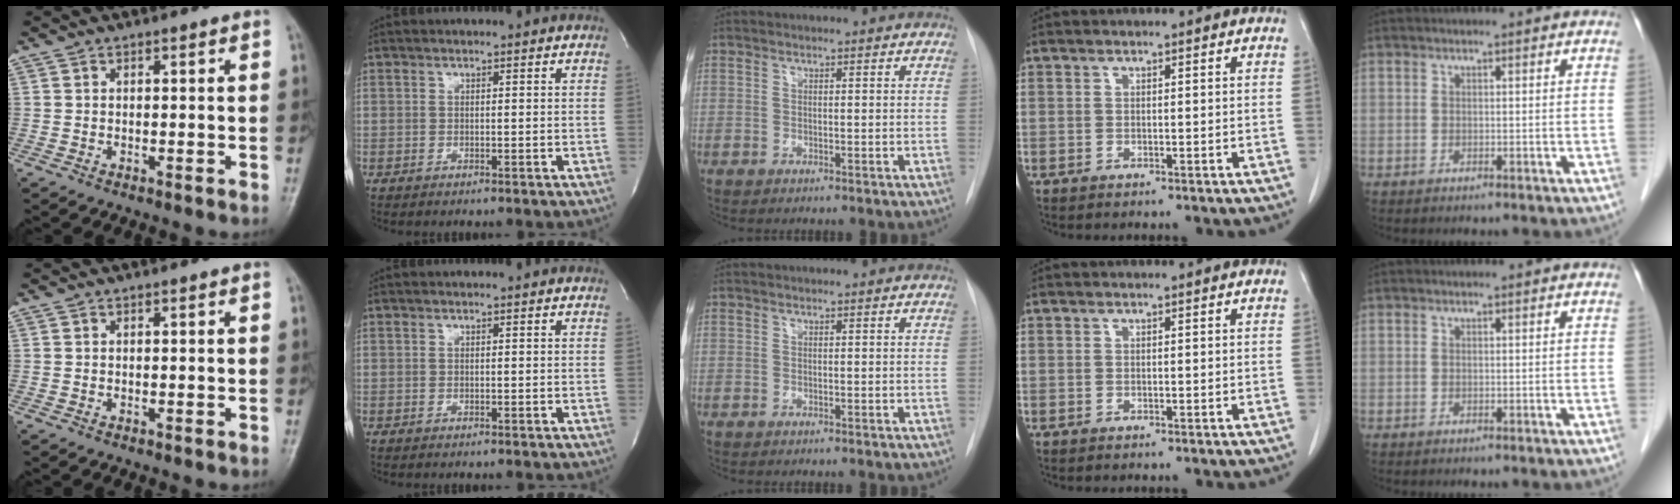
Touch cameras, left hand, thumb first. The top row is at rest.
{}